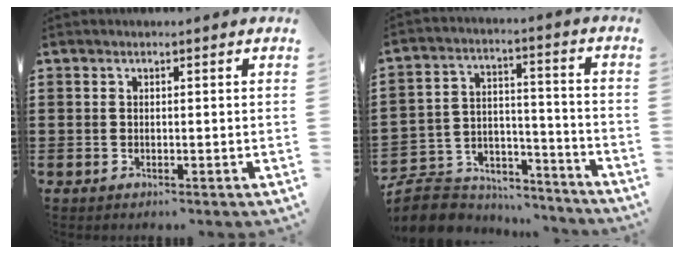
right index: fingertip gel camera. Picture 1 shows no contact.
{"total": 7.7, "force": [-7.0, 3.0, 1.3], "torque": [-0.042, 0.010, -0.139]}